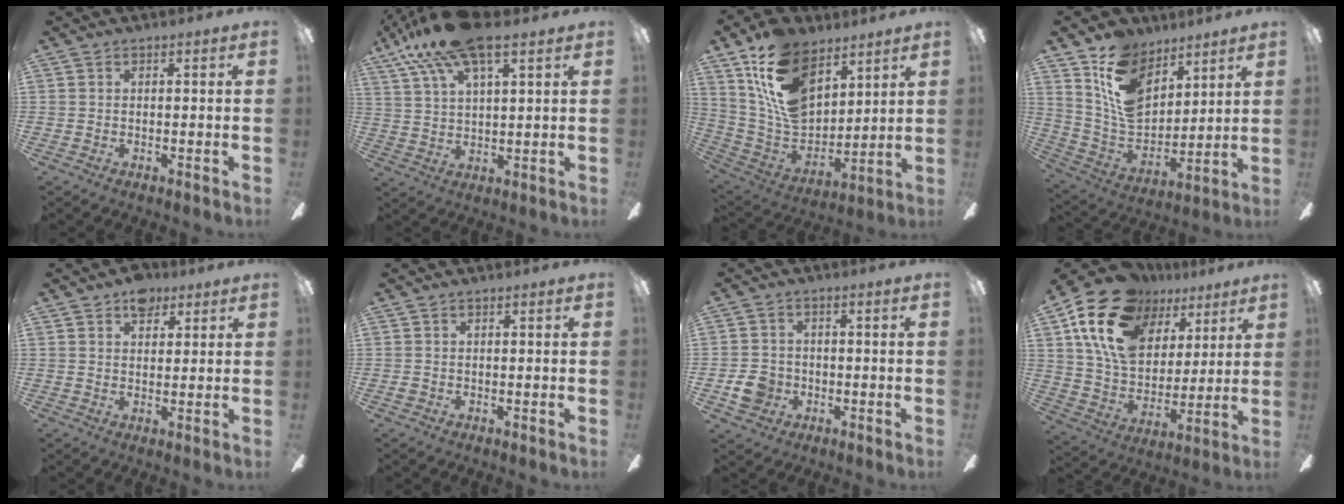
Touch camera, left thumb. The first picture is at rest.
{"total": 15.8, "force": [11.0, 4.6, 10.4], "torque": [-0.197, -0.039, 0.189]}
{"total": 19.8, "force": [10.6, 11.9, 11.7], "torque": [-0.238, -0.048, 0.198]}
{"total": 15.6, "force": [9.3, 9.7, 7.8], "torque": [-0.151, -0.039, 0.183]}
{"total": 5.9, "force": [4.0, 3.5, 2.8], "torque": [-0.025, -0.012, 0.066]}
{"total": 0.8, "force": [-0.1, 0.6, 0.4], "torque": [-0.008, 0.003, -0.003]}
{"total": 6.2, "force": [-1.7, 5.4, 2.5], "torque": [-0.056, 0.011, -0.030]}
{"total": 21.3, "force": [11.3, 13.8, 11.6], "torque": [-0.225, -0.043, 0.209]}